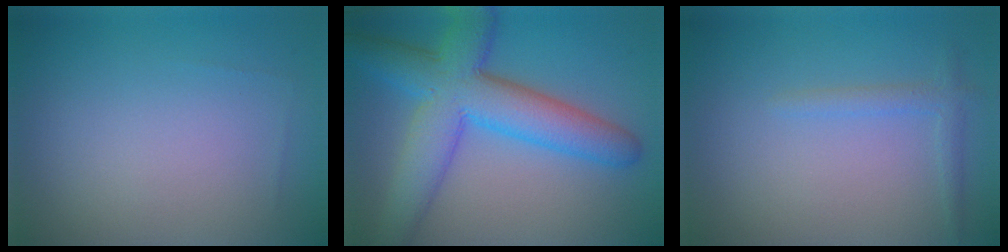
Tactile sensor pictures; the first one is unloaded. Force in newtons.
{"total": 9.0, "press": 9.0, "slide": 0.2}
{"total": 1.4, "press": 1.4, "slide": 0.1}